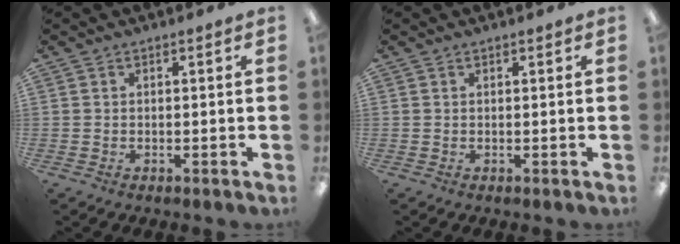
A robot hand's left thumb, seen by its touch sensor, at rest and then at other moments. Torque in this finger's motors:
{"motor_torque": [0.07, -0.10, 0.27, 0.12, 0.00]}